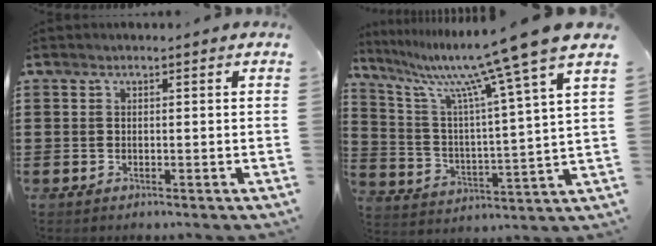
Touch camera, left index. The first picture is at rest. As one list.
[{"total": 13.0, "force": [10.6, -1.0, 7.5], "torque": [-0.171, -0.073, 0.162]}]